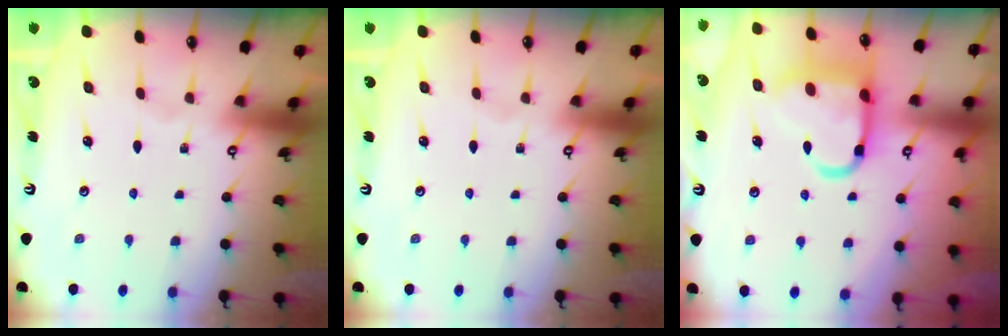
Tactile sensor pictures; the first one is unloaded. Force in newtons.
{"total": 0.0}
{"total": 14.0, "press": 13.9, "slide": 1.6}